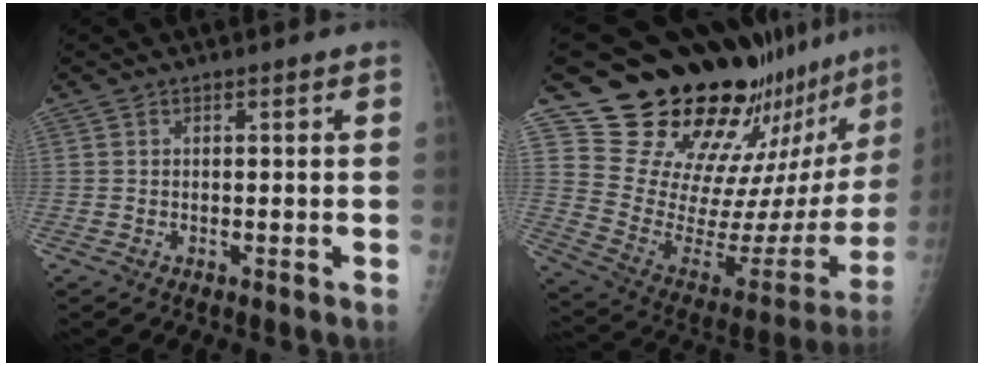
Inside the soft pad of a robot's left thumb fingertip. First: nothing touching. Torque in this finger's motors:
{"motor_torque": [1.12, 1.02, 0.54, -2.24, 0.01]}